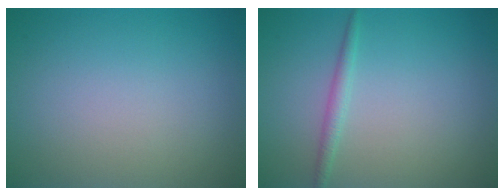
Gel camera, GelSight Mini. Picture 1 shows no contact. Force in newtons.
{"total": 1.3, "press": 1.3, "slide": 0.1}